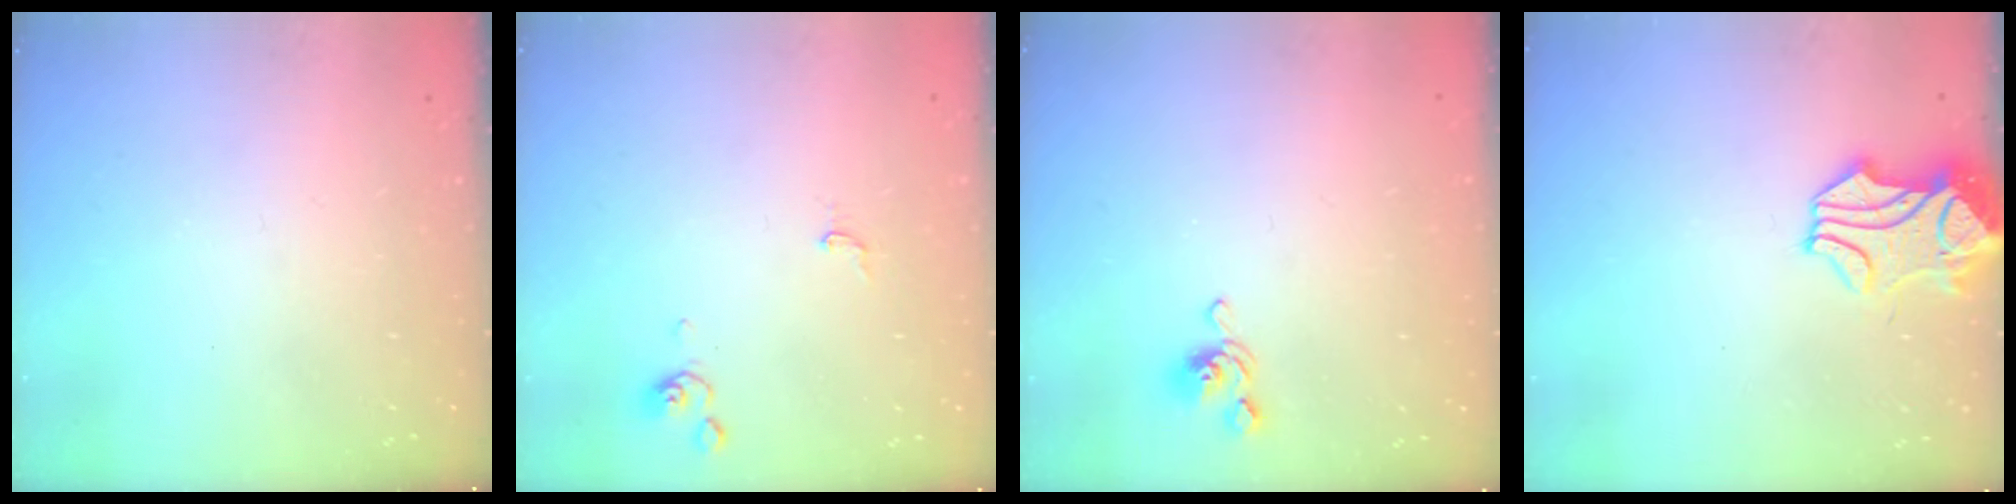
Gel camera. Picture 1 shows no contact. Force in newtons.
{"total": 2.2, "press": 2.2, "slide": 0.3}
{"total": 3.5, "press": 3.4, "slide": 0.7}
{"total": 2.3, "press": 1.8, "slide": 1.4}